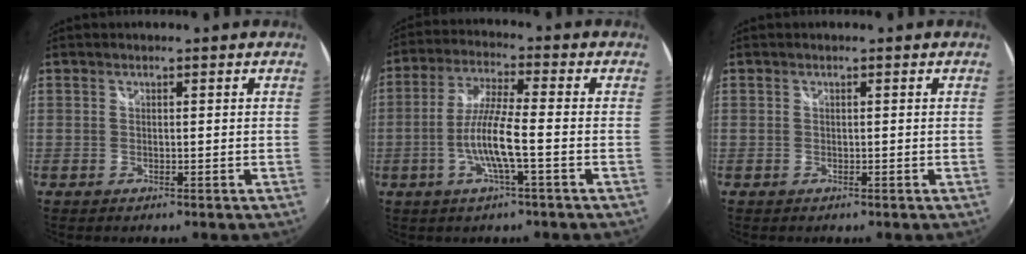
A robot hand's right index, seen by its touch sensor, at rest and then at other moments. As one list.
[{"total": 8.7, "force": [-2.7, 0.3, 8.2], "torque": [-0.171, 0.000, -0.052]}, {"total": 0.0}]